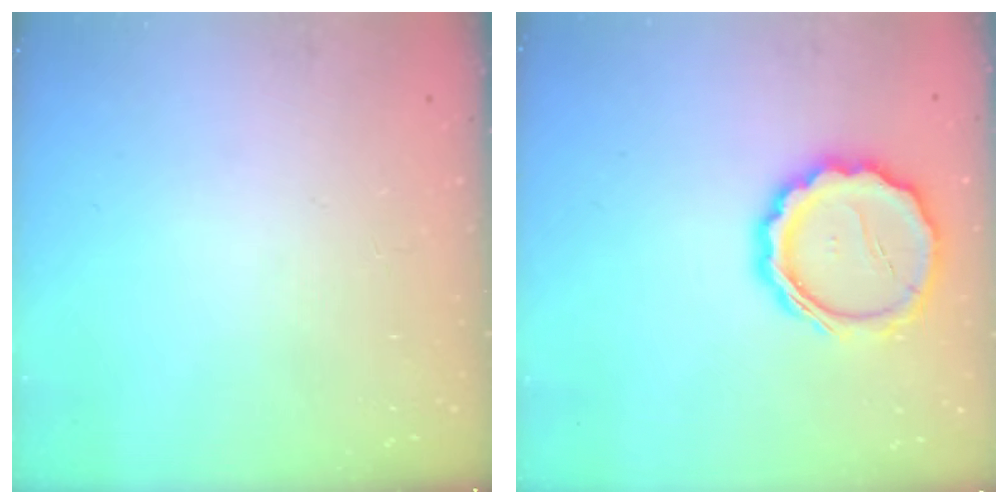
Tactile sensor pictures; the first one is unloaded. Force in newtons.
{"total": 14.6, "press": 14.3, "slide": 2.8}